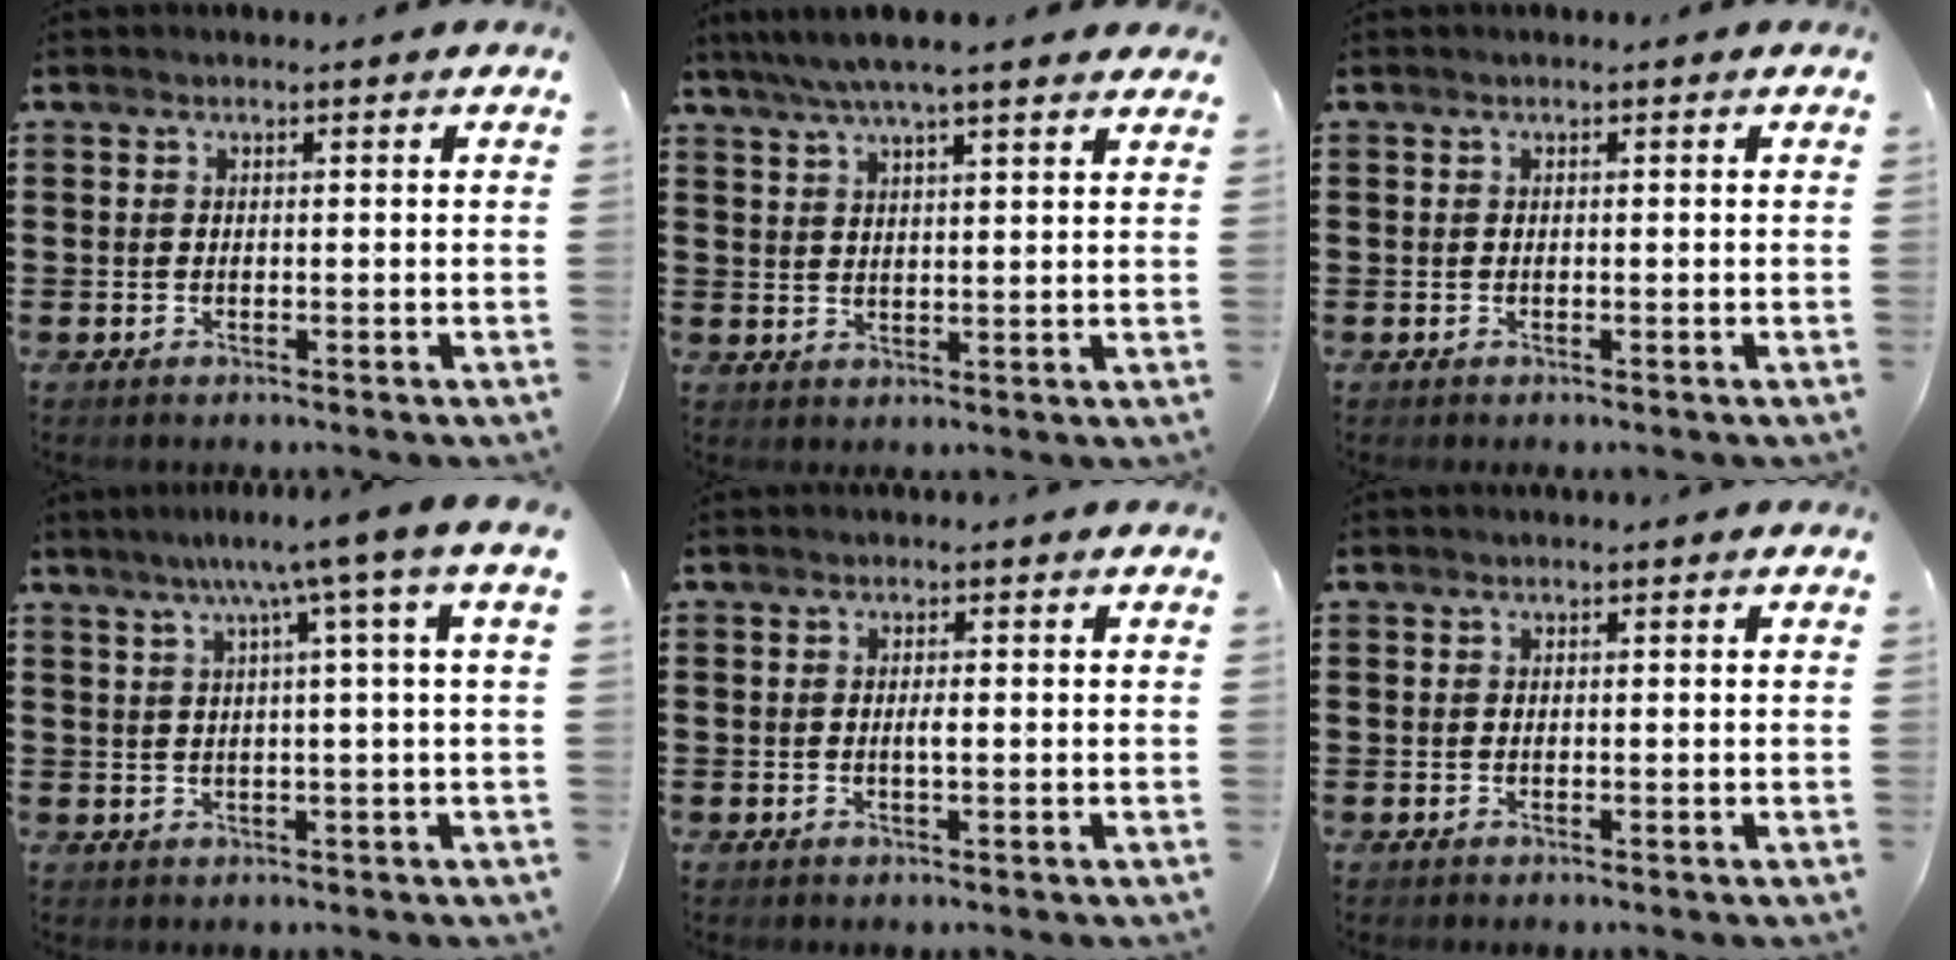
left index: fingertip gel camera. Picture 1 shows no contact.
{"total": 5.3, "force": [4.4, 0.1, 3.0], "torque": [-0.070, -0.010, 0.077]}
{"total": 0.0}
{"total": 6.1, "force": [2.5, -1.2, 5.4], "torque": [-0.109, -0.004, 0.034]}
{"total": 1.1, "force": [-0.1, 0.2, 1.1], "torque": [-0.023, -0.003, -0.002]}
{"total": 0.0}